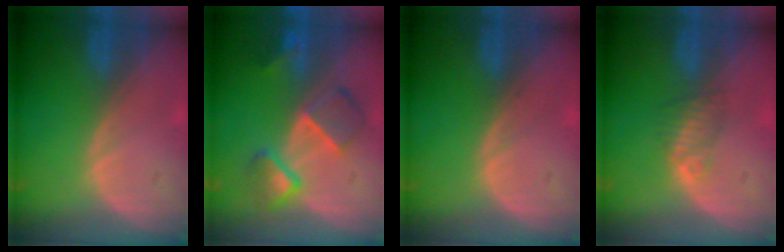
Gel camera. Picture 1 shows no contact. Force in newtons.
{"total": 6.9, "press": 6.7, "slide": 1.6}
{"total": 0.5, "press": 0.1, "slide": 0.5}
{"total": 2.3, "press": 2.1, "slide": 0.8}